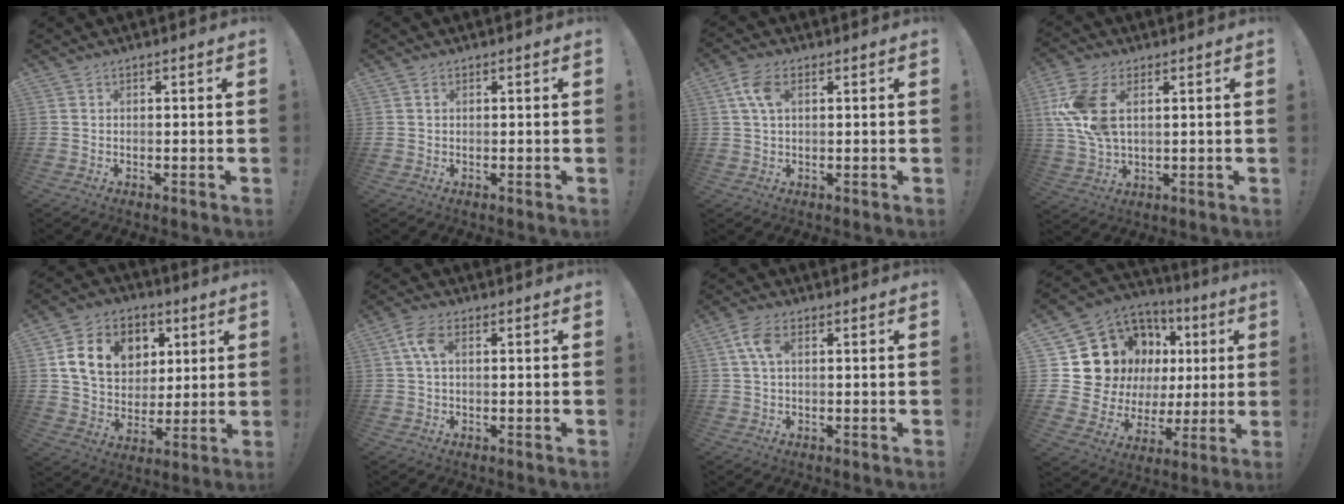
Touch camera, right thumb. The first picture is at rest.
{"total": 0.6, "force": [0.4, 0.2, 0.4], "torque": [-0.008, 0.001, 0.008]}
{"total": 6.4, "force": [2.1, 3.5, 5.0], "torque": [-0.096, 0.001, 0.038]}
{"total": 12.8, "force": [3.6, 7.2, 10.0], "torque": [-0.194, -0.012, 0.068]}
{"total": 16.2, "force": [5.5, 12.4, 8.7], "torque": [-0.134, -0.014, 0.110]}
{"total": 5.7, "force": [1.4, 2.9, 4.7], "torque": [-0.089, 0.004, 0.023]}
{"total": 5.9, "force": [1.6, 3.1, 4.8], "torque": [-0.091, 0.004, 0.027]}
{"total": 15.9, "force": [6.4, 12.5, 7.6], "torque": [-0.115, -0.052, 0.156]}